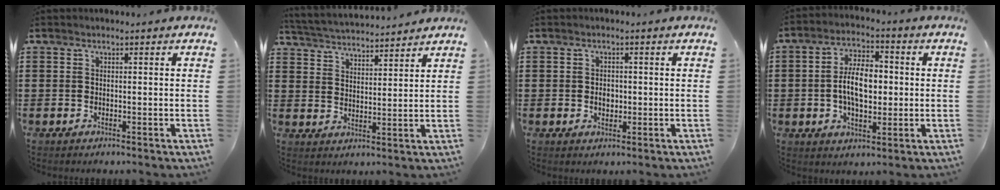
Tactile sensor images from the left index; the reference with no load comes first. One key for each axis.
{"total": 3.5, "fx": 3.5, "fy": 0.0, "fz": 0.1, "tx": -0.021, "ty": -0.022, "tz": 0.060}
{"total": 1.9, "fx": 0.0, "fy": 1.3, "fz": 1.4, "tx": -0.021, "ty": 0.003, "tz": -0.003}
{"total": 8.0, "fx": -0.2, "fy": 4.1, "fz": 6.9, "tx": -0.134, "ty": 0.006, "tz": -0.011}